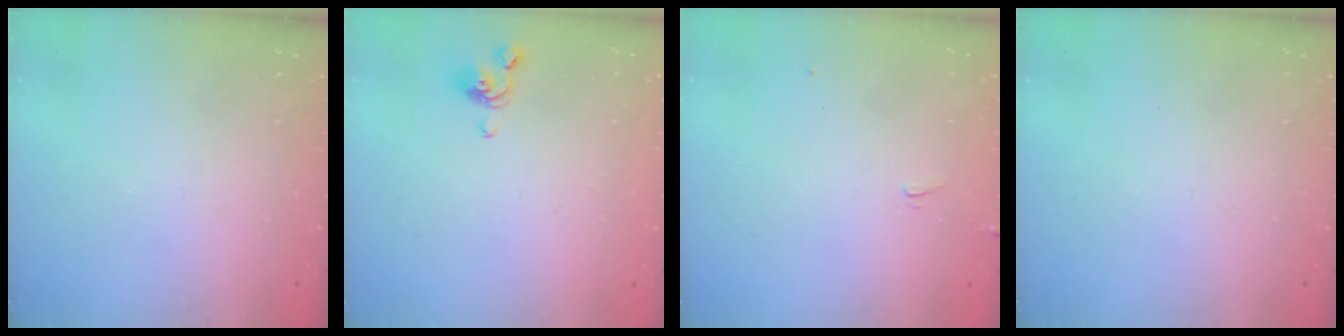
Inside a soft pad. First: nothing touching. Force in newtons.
{"total": 3.5, "press": 3.5, "slide": 0.6}
{"total": 1.2, "press": 1.0, "slide": 0.6}
{"total": 0.0}